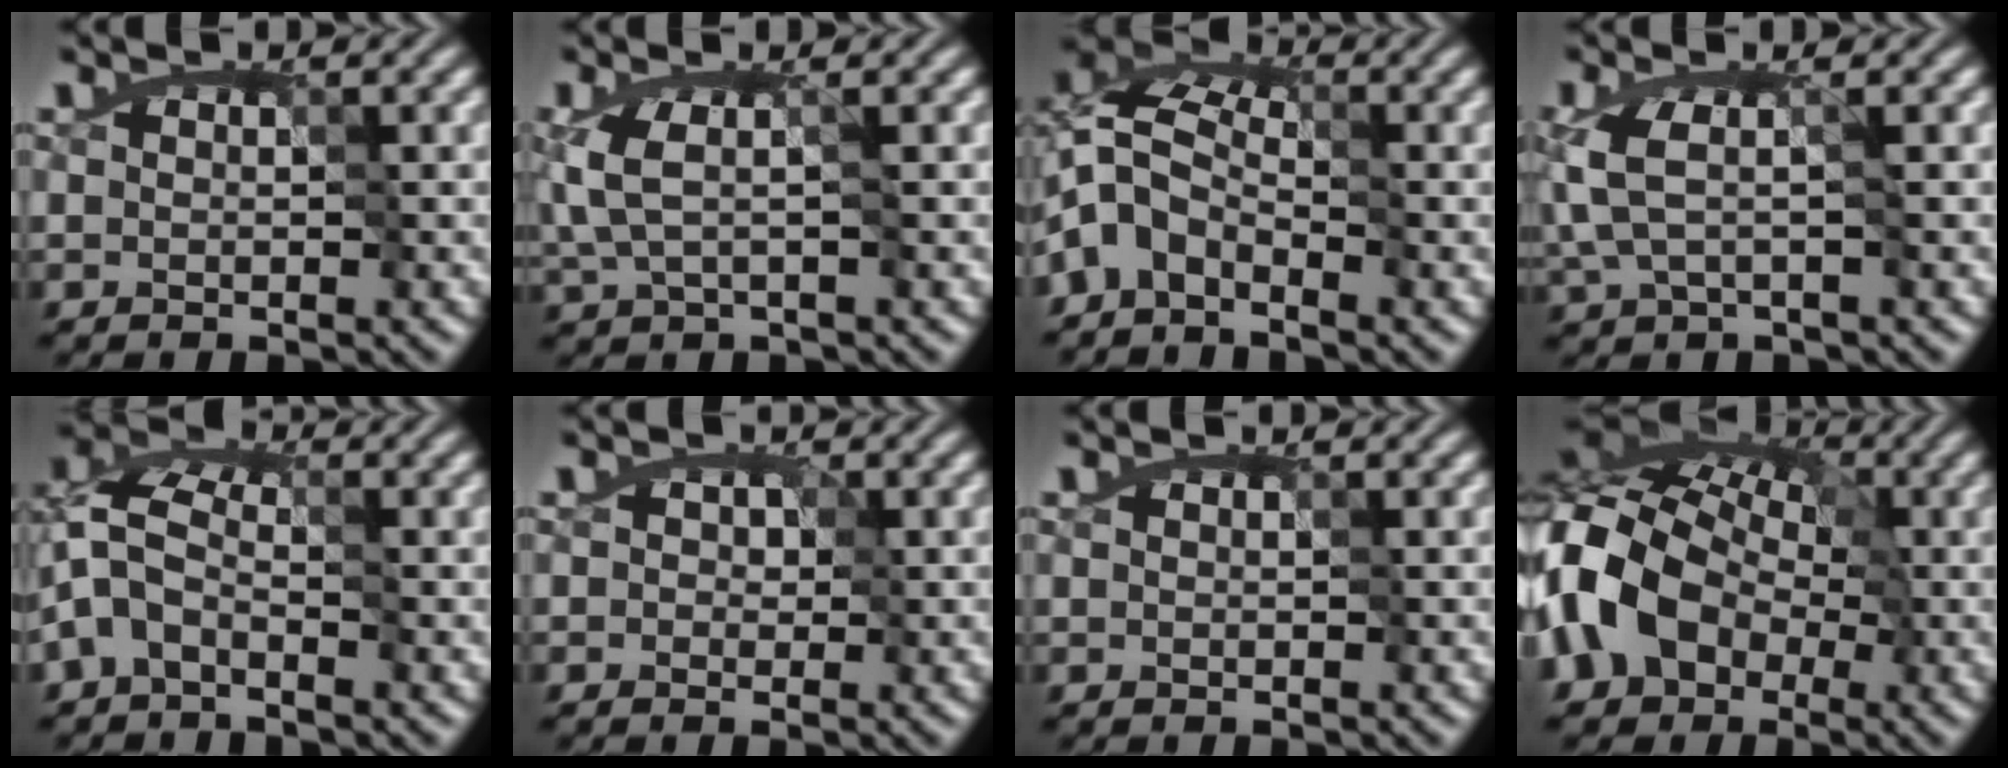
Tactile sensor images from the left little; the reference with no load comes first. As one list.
[{"total": 2.2, "force": [-0.9, 0.8, 1.9], "torque": [-0.050, -0.009, -0.005]}, {"total": 5.5, "force": [-4.3, 2.5, 2.4], "torque": [-0.049, 0.005, -0.097]}, {"total": 2.5, "force": [-1.2, 0.9, 2.0], "torque": [-0.056, -0.008, -0.014]}, {"total": 4.6, "force": [-2.7, 2.4, 2.7], "torque": [-0.065, 0.010, -0.062]}, {"total": 1.6, "force": [-0.2, 1.5, 0.5], "torque": [-0.013, 0.006, -0.002]}, {"total": 0.0}, {"total": 12.8, "force": [-3.7, 9.4, 7.9], "torque": [-0.156, 0.000, -0.087]}]